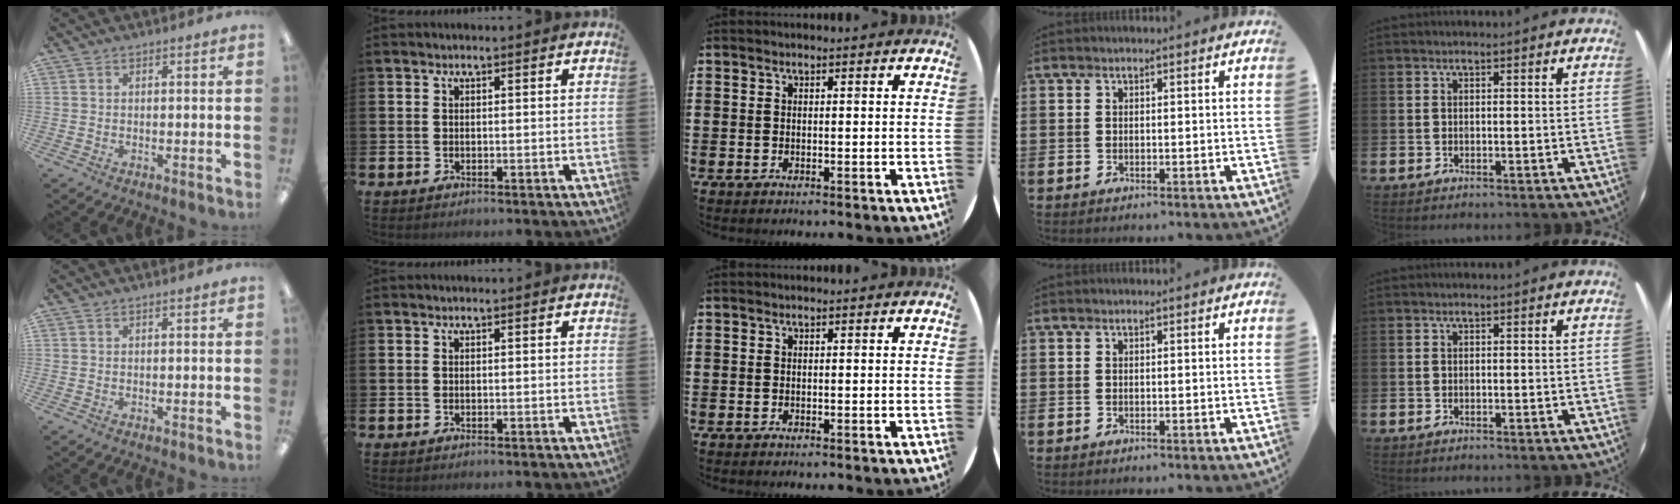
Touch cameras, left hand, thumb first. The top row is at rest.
{}